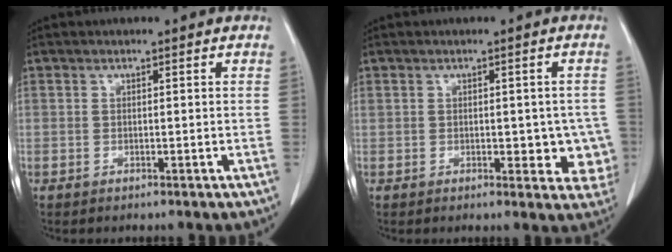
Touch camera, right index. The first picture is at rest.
{"total": 6.7, "force": [-0.3, 3.5, 5.7], "torque": [-0.054, 0.012, 0.005]}